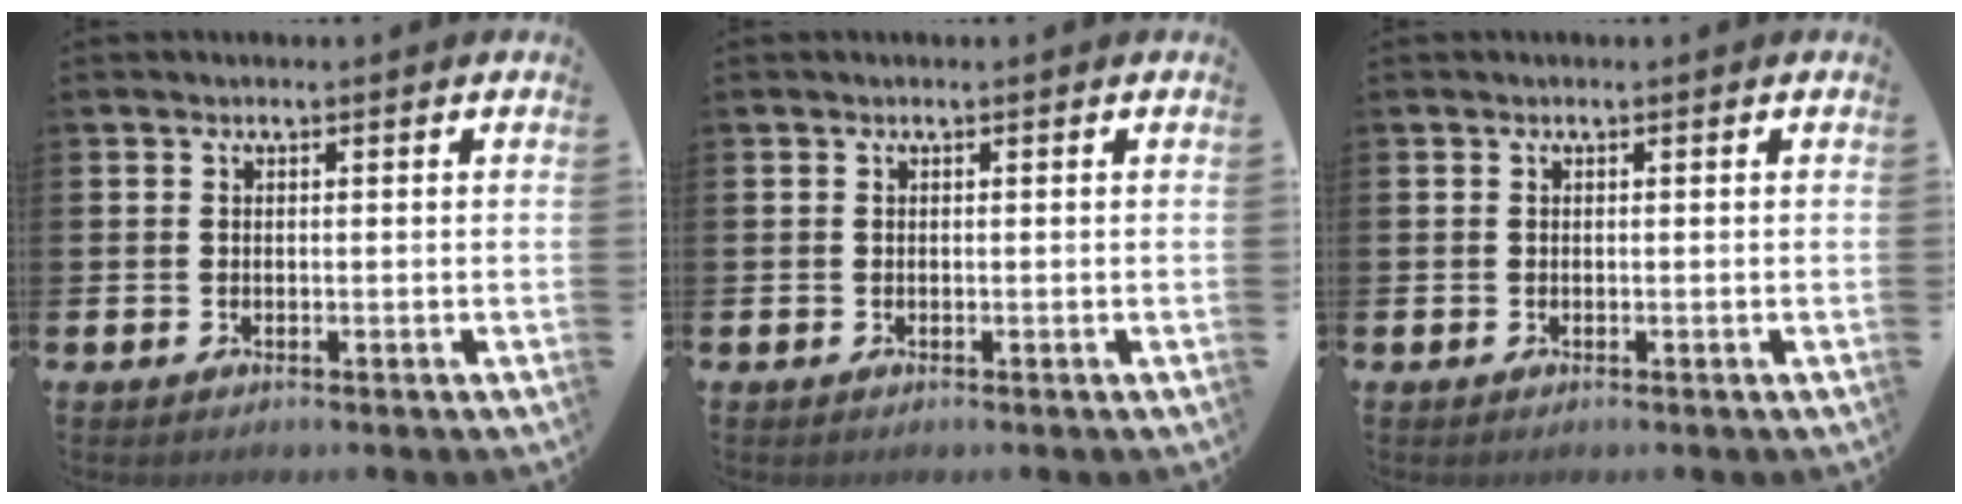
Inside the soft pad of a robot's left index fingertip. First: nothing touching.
{"total": 0.0}
{"total": 0.0}